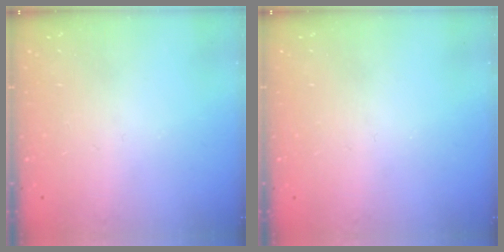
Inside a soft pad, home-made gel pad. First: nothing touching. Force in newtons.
{"total": 0.0}